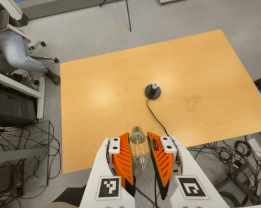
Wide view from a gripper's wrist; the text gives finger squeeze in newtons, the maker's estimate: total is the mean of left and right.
{"total": 18.7, "left": 19.7, "right": 17.6}